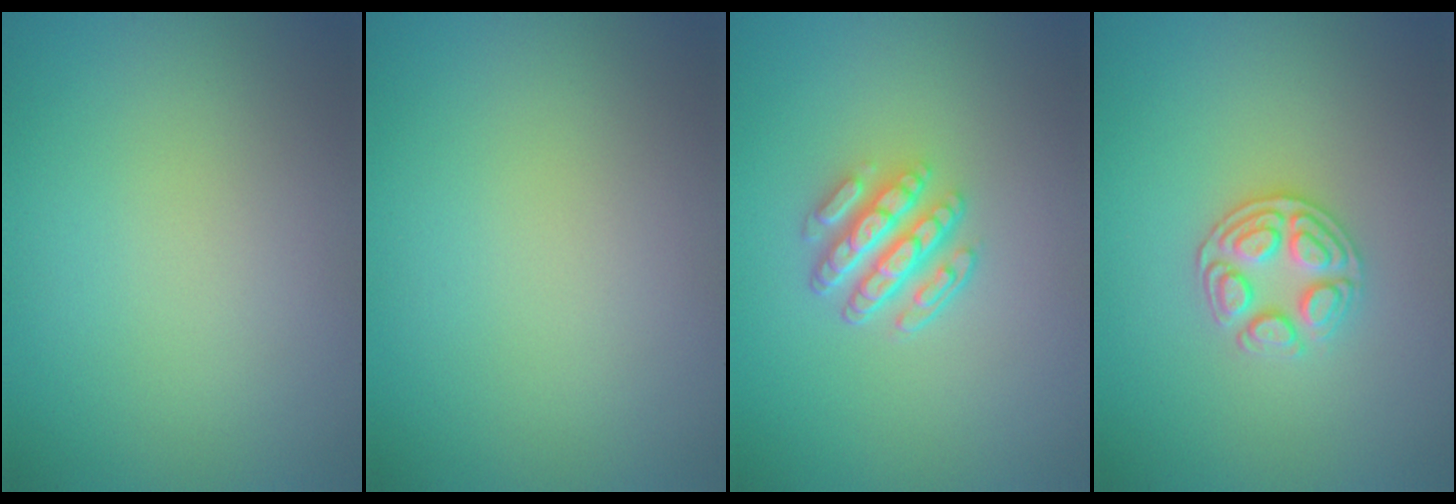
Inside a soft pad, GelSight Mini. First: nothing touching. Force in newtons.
{"total": 0.0}
{"total": 4.6, "press": 3.3, "slide": 3.2}
{"total": 3.0, "press": 2.8, "slide": 1.1}